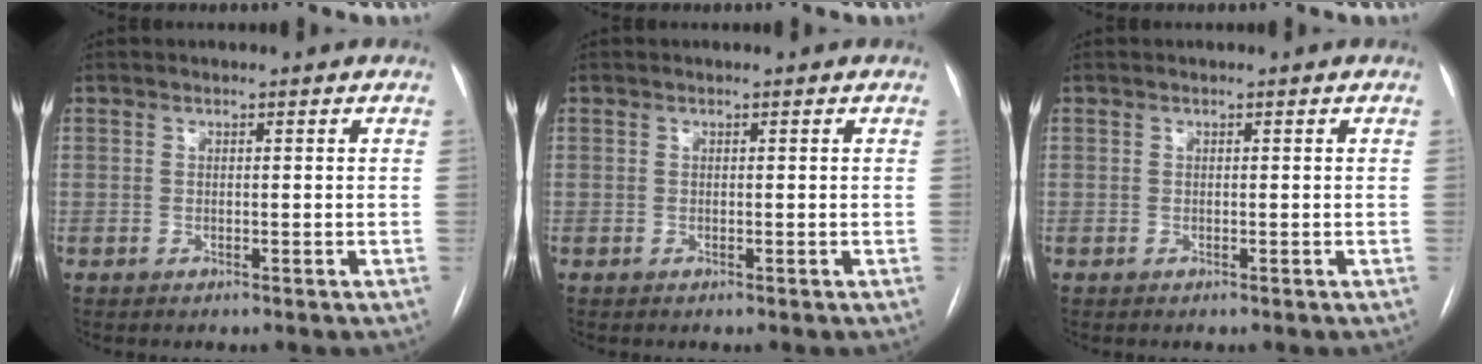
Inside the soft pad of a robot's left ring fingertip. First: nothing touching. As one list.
[{"total": 0.0}, {"total": 0.0}]